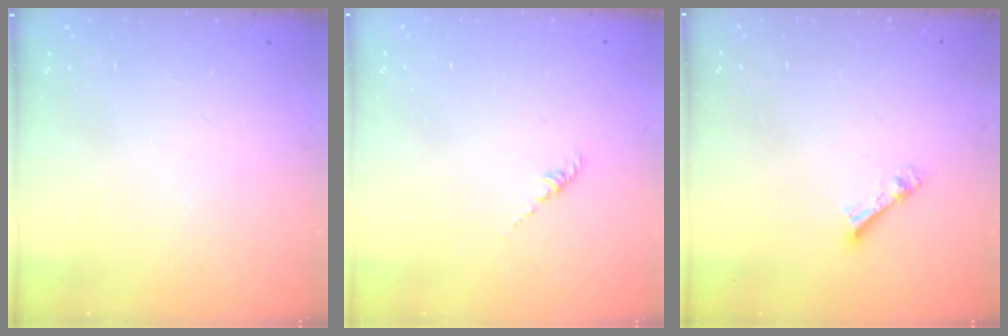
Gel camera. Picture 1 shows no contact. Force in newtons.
{"total": 1.2, "press": 1.1, "slide": 0.5}
{"total": 4.4, "press": 4.4, "slide": 0.2}